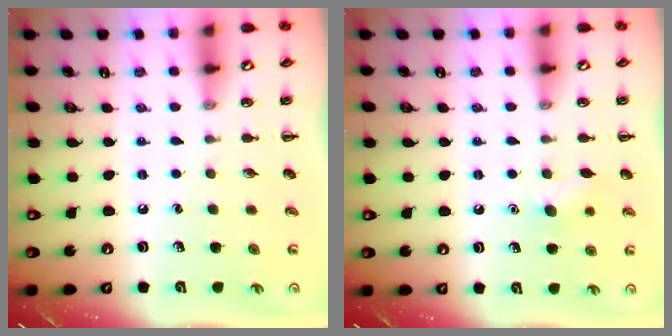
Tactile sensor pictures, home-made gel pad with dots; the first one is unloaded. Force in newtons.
{"total": 5.9, "press": 5.8, "slide": 1.4}